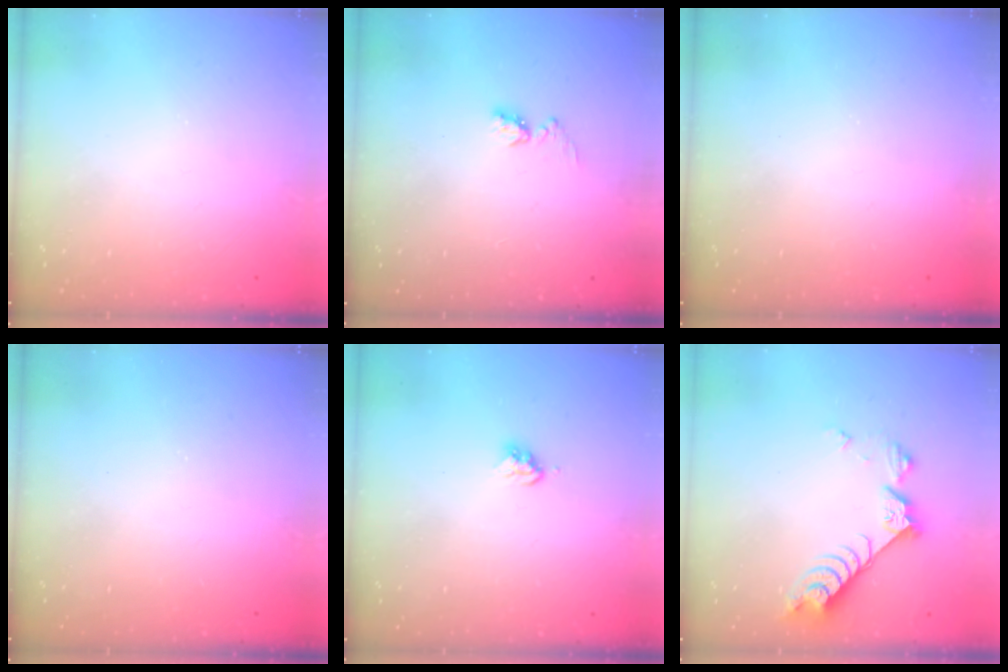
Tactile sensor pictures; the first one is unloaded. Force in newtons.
{"total": 6.0, "press": 6.0, "slide": 0.7}
{"total": 0.0}
{"total": 0.0}
{"total": 3.5, "press": 3.5, "slide": 0.4}
{"total": 8.6, "press": 8.6, "slide": 0.3}